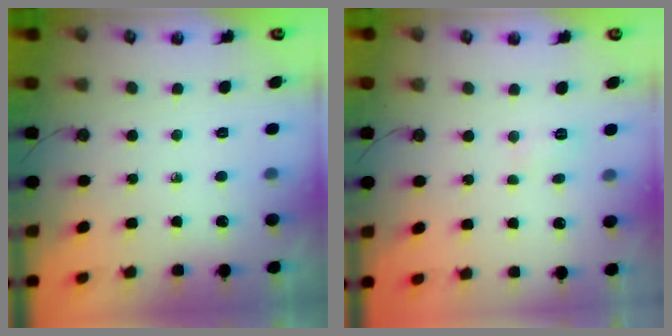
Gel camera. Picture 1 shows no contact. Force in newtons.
{"total": 3.1, "press": 3.0, "slide": 1.0}